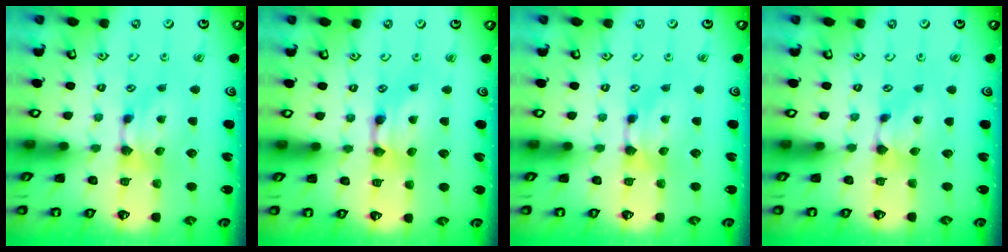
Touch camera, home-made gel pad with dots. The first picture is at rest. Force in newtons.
{"total": 2.5, "press": 2.5, "slide": 0.1}
{"total": 0.0}
{"total": 0.9, "press": 0.7, "slide": 0.6}